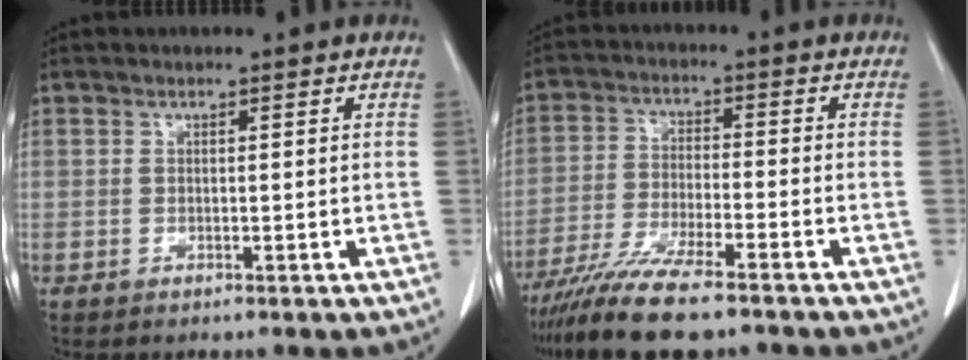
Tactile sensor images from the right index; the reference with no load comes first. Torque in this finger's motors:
{"motor_torque": [0.70, -0.72, 0.42, 0.21]}